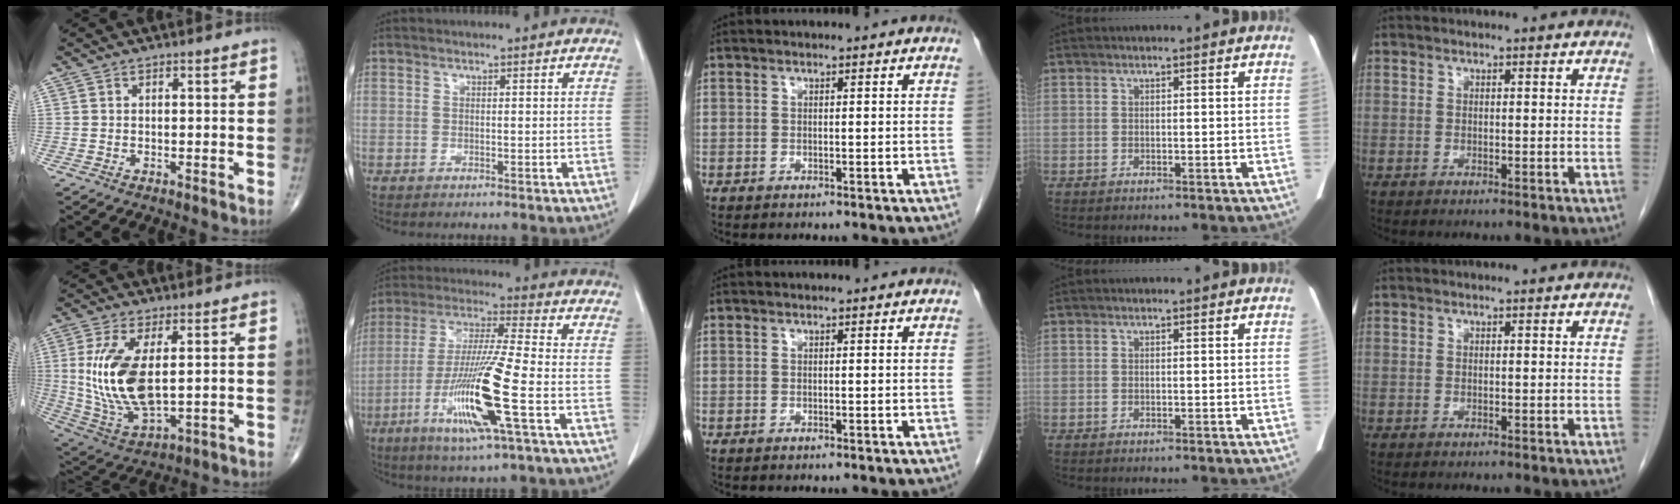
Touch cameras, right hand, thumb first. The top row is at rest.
{"thumb": {"total": 15.3, "force": [2.0, 6.9, 13.5], "torque": [-0.282, -0.020, 0.053]}, "index": {"total": 15.0, "force": [-5.4, -0.4, 14.0], "torque": [-0.286, -0.023, -0.104]}}